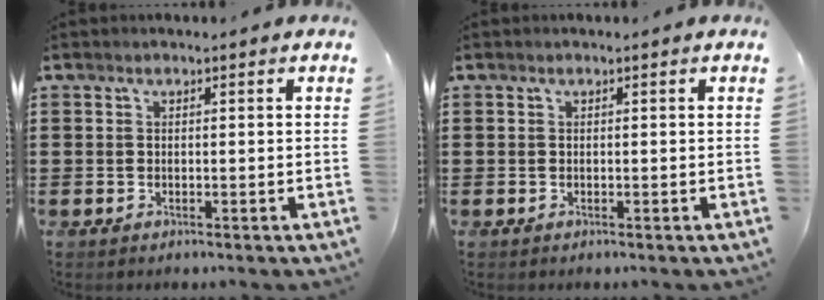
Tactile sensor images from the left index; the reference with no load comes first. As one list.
[{"total": 0.0}]